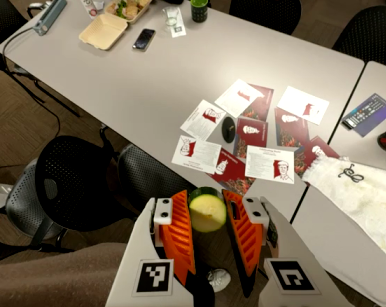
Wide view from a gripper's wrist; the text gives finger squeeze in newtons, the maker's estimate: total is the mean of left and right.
{"total": 10.7, "left": 10.6, "right": 10.9}